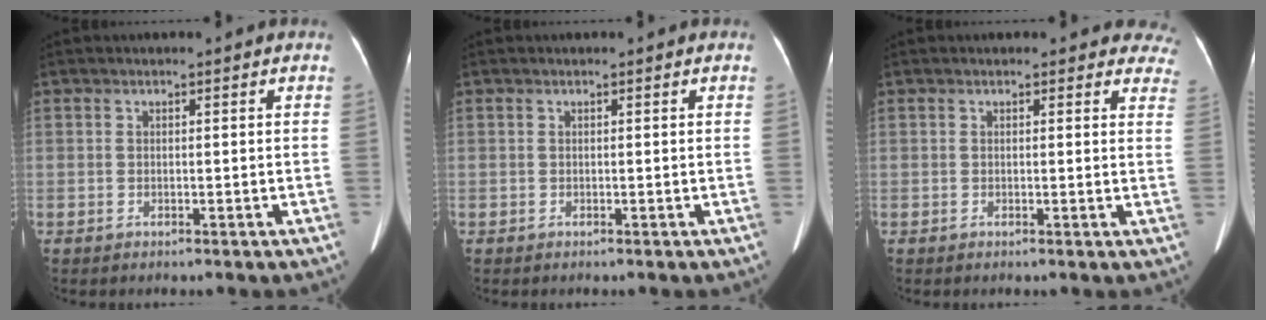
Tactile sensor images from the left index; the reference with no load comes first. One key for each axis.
{"total": 0.0}
{"total": 6.7, "fx": 6.1, "fy": 2.7, "fz": 0.6, "tx": 0.041, "ty": -0.013, "tz": 0.024}